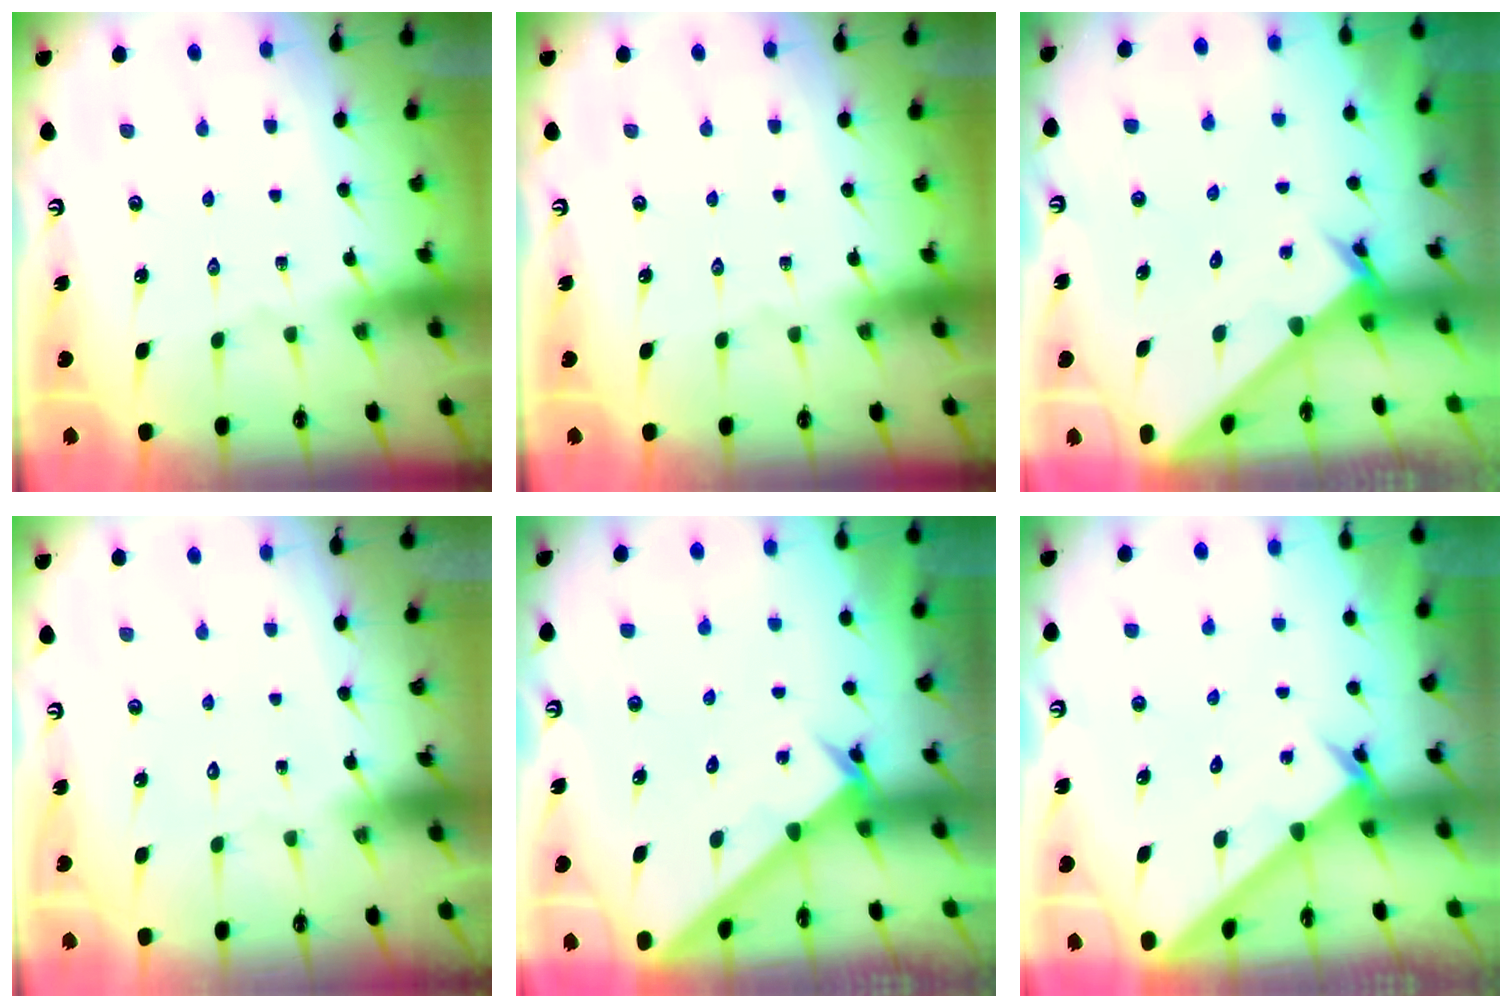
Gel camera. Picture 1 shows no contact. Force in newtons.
{"total": 0.0}
{"total": 2.7, "press": 2.7, "slide": 0.2}
{"total": 1.5, "press": 1.5, "slide": 0.0}
{"total": 2.2, "press": 2.2, "slide": 0.2}
{"total": 2.0, "press": 2.0, "slide": 0.2}